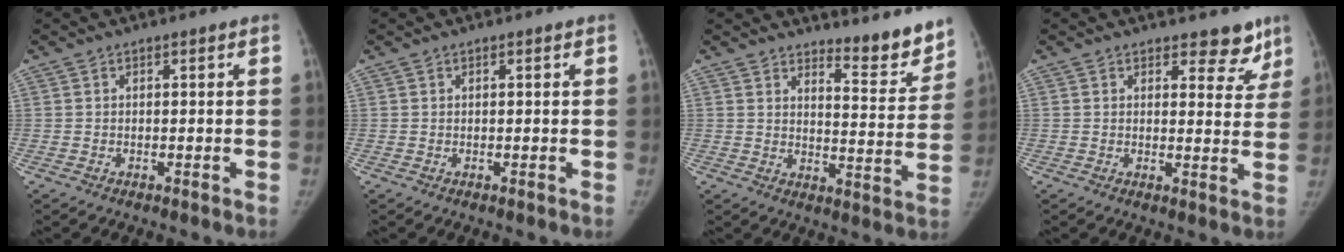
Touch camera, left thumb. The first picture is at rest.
{"total": 0.0}
{"total": 9.0, "force": [8.3, 2.1, 2.9], "torque": [-0.007, -0.084, 0.110]}
{"total": 5.6, "force": [4.5, 2.8, 1.7], "torque": [0.022, -0.031, 0.048]}